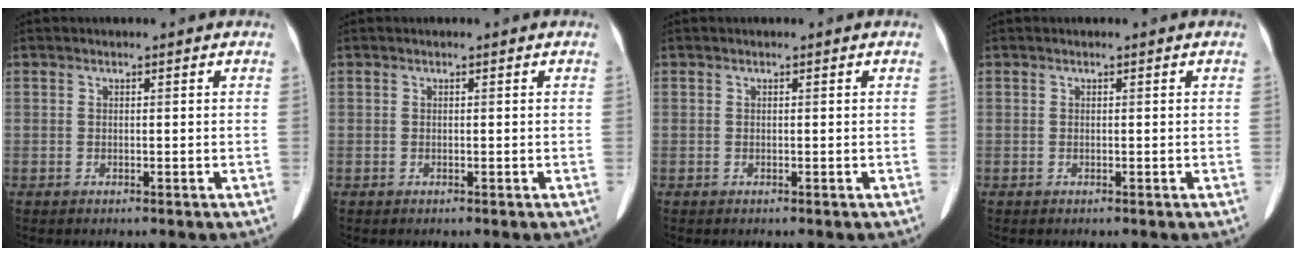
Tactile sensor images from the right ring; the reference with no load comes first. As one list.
[{"total": 0.0}, {"total": 0.0}, {"total": 0.0}]